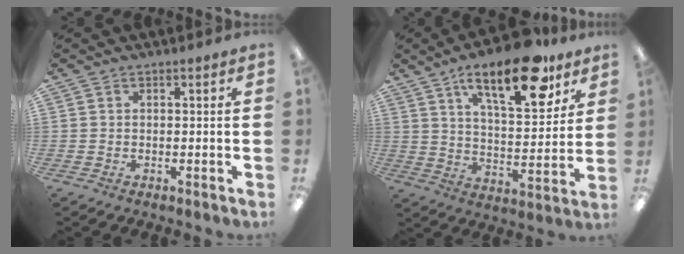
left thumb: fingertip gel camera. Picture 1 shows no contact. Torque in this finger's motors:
{"motor_torque": [0.40, 0.68, 1.17, -1.59, 0.50]}